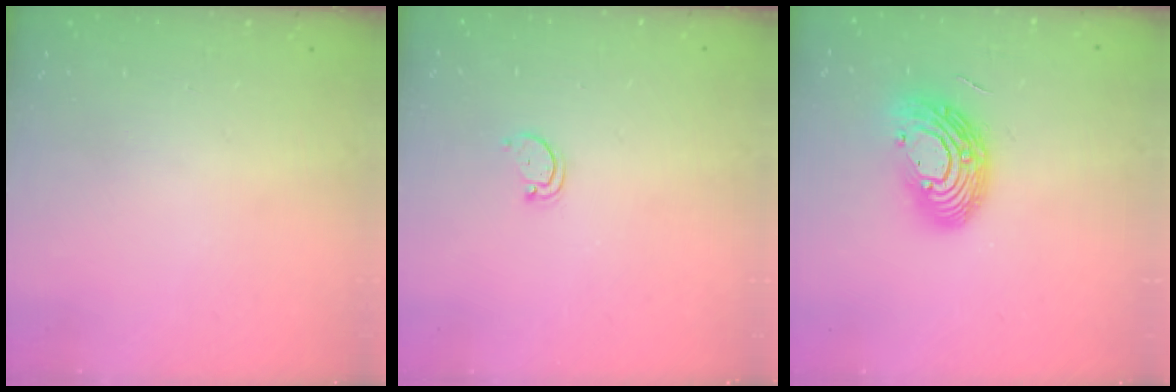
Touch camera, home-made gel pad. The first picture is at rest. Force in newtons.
{"total": 2.6, "press": 2.5, "slide": 0.4}
{"total": 14.2, "press": 14.2, "slide": 1.1}